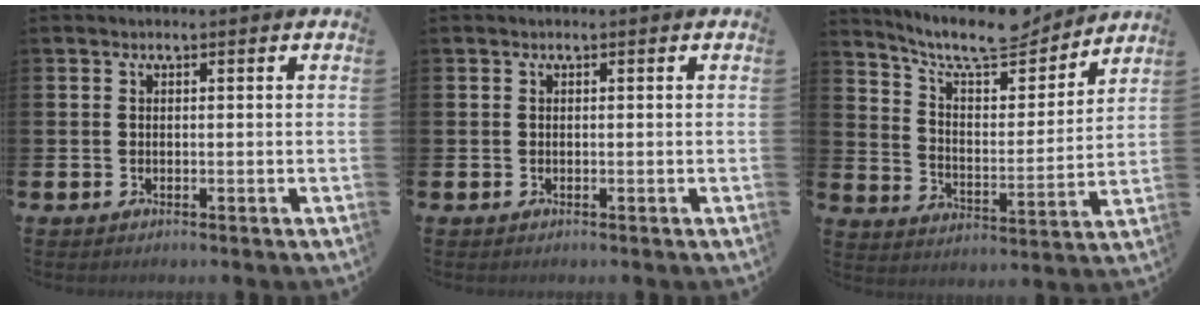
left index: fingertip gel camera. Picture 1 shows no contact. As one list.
[{"total": 0.0}, {"total": 10.4, "force": [9.3, 2.4, 3.8], "torque": [-0.097, -0.060, 0.163]}]